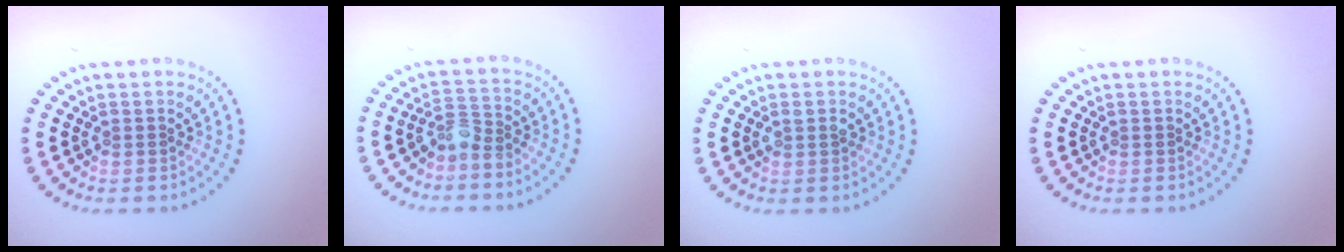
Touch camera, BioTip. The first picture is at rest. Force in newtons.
{"total": 2.1, "press": 1.7, "slide": 1.3}
{"total": 1.0, "press": 1.0, "slide": 0.2}
{"total": 0.0}